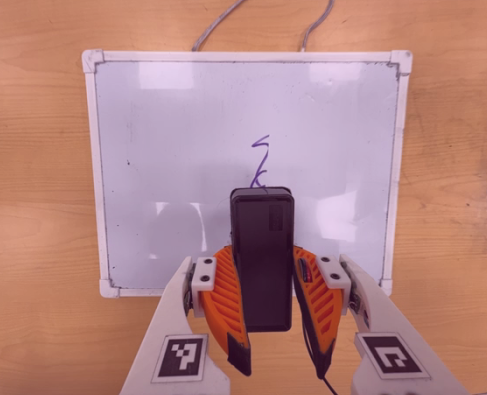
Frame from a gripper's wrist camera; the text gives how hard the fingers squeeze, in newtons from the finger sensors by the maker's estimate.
{"total": 9.7, "left": 7.9, "right": 11.6}